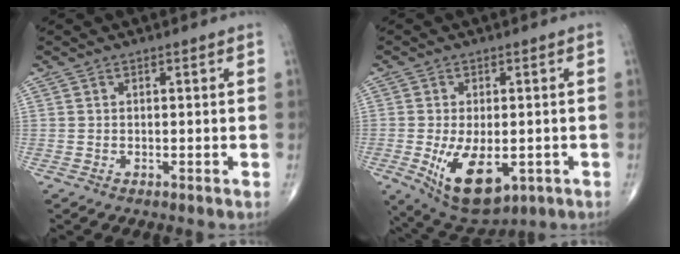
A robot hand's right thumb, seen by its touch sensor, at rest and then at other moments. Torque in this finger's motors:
{"motor_torque": [0.12, 0.38, 0.78, 0.50, 0.26]}